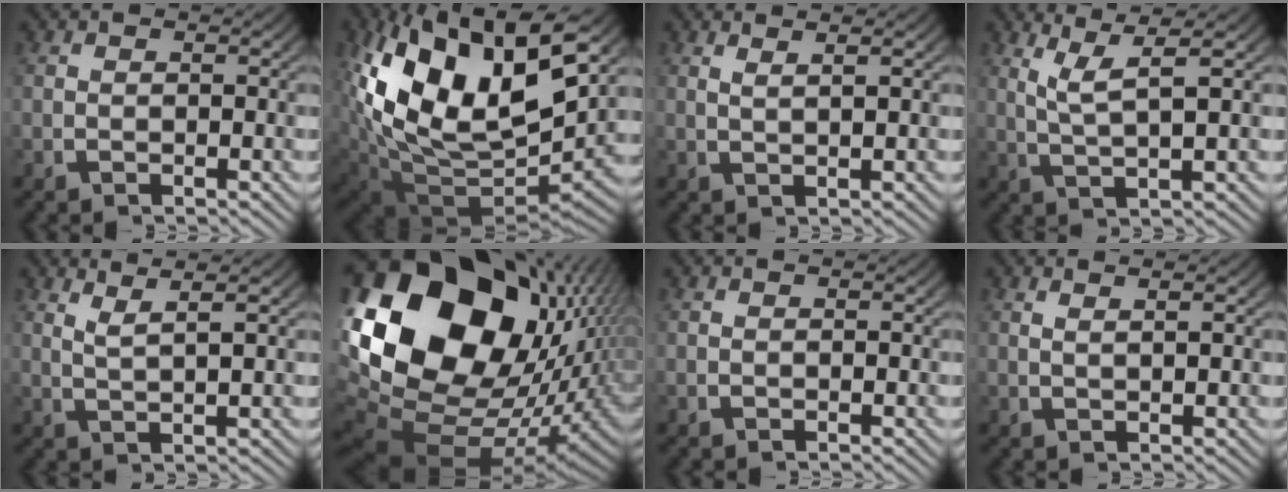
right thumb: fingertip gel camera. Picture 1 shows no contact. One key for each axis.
{"total": 19.9, "fx": 0.5, "fy": 12.7, "fz": 15.2, "tx": -0.305, "ty": -0.068, "tz": 0.040}
{"total": 1.7, "fx": 1.3, "fy": 0.0, "fz": 1.0, "tx": -0.019, "ty": 0.000, "tz": 0.029}
{"total": 5.2, "fx": 2.5, "fy": 1.7, "fz": 4.2, "tx": -0.068, "ty": 0.001, "tz": 0.045}
{"total": 3.2, "fx": 2.5, "fy": 0.2, "fz": 2.0, "tx": -0.034, "ty": 0.002, "tz": 0.051}
{"total": 27.4, "fx": -0.8, "fy": 19.0, "fz": 19.8, "tx": -0.411, "ty": -0.092, "tz": 0.031}
{"total": 0.0}
{"total": 1.3, "fx": 1.0, "fy": -0.1, "fz": 0.8, "tx": -0.014, "ty": 0.000, "tz": 0.023}